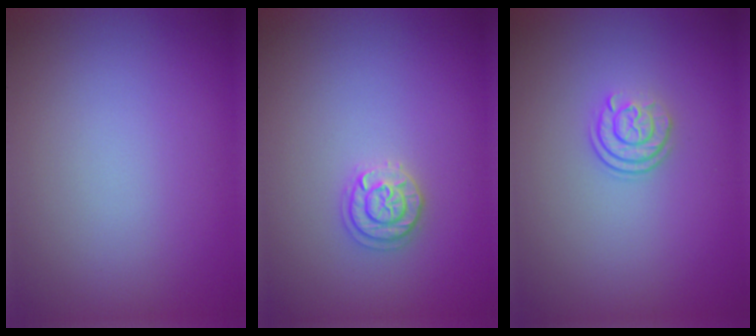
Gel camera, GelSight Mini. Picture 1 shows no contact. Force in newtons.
{"total": 1.8, "press": 1.8, "slide": 0.1}
{"total": 2.3, "press": 1.7, "slide": 1.6}